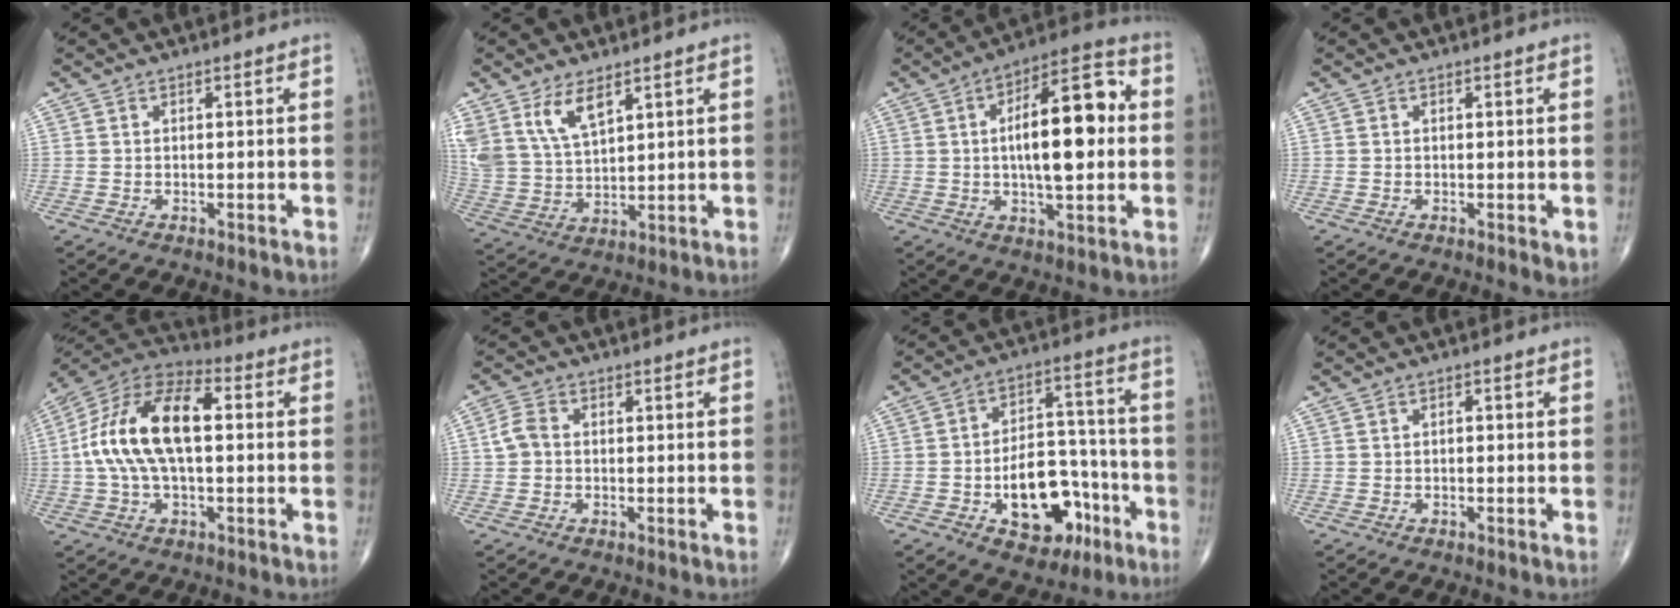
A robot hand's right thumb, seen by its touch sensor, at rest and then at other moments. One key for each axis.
{"total": 9.8, "fx": 5.9, "fy": 4.6, "fz": 6.4, "tx": -0.121, "ty": -0.022, "tz": 0.129}
{"total": 17.3, "fx": 1.4, "fy": 6.6, "fz": 16.0, "tx": -0.236, "ty": 0.021, "tz": 0.016}
{"total": 1.4, "fx": -0.1, "fy": 0.5, "fz": 1.3, "tx": -0.019, "ty": -0.006, "tz": -0.002}
{"total": 17.6, "fx": 1.3, "fy": 8.8, "fz": 15.2, "tx": -0.294, "ty": 0.036, "tz": 0.014}
{"total": 3.3, "fx": -0.1, "fy": 2.6, "fz": 2.1, "tx": -0.043, "ty": 0.011, "tz": -0.007}
{"total": 16.4, "fx": -6.3, "fy": 9.9, "fz": 11.4, "tx": -0.129, "ty": 0.055, "tz": -0.087}
{"total": 0.8, "fx": -0.1, "fy": 0.5, "fz": 0.7, "tx": -0.009, "ty": 0.004, "tz": -0.004}